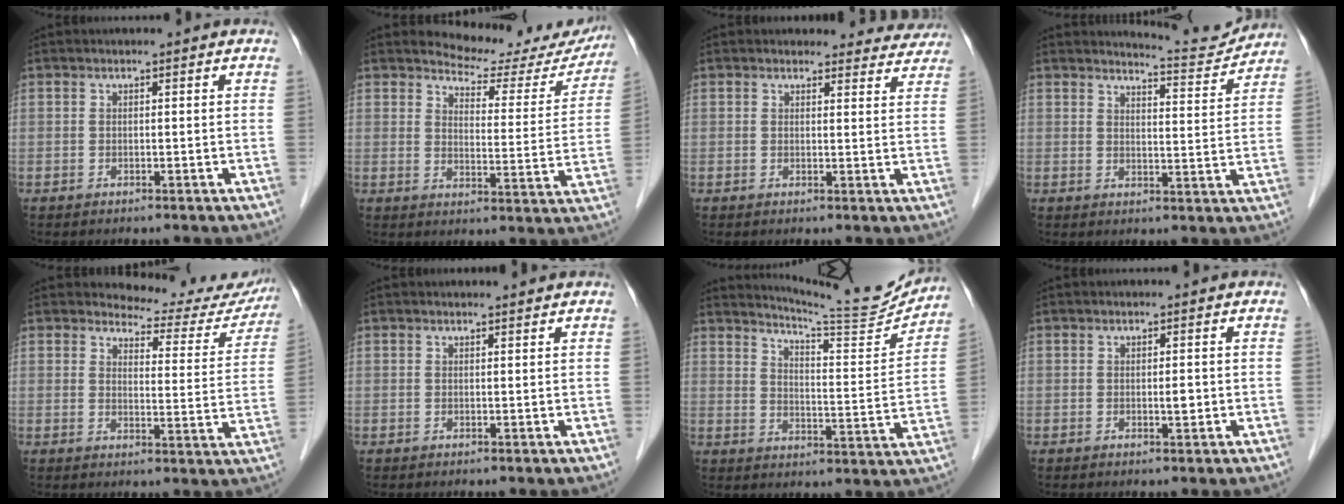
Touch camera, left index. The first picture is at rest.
{"total": 13.7, "force": [13.1, 3.4, 2.1], "torque": [-0.011, -0.038, 0.146]}
{"total": 7.6, "force": [7.2, 2.3, -0.2], "torque": [0.039, -0.009, 0.055]}
{"total": 6.6, "force": [6.6, -0.2, -0.5], "torque": [-0.004, -0.020, 0.085]}
{"total": 12.5, "force": [12.1, 3.0, 1.2], "torque": [0.004, -0.043, 0.127]}
{"total": 1.8, "force": [1.8, 0.0, 0.2], "torque": [-0.009, 0.003, 0.024]}
{"total": 14.1, "force": [13.8, -0.5, 2.8], "torque": [-0.047, -0.055, 0.184]}
{"total": 1.0, "force": [0.0, 0.2, 1.0], "torque": [-0.017, -0.002, 0.002]}